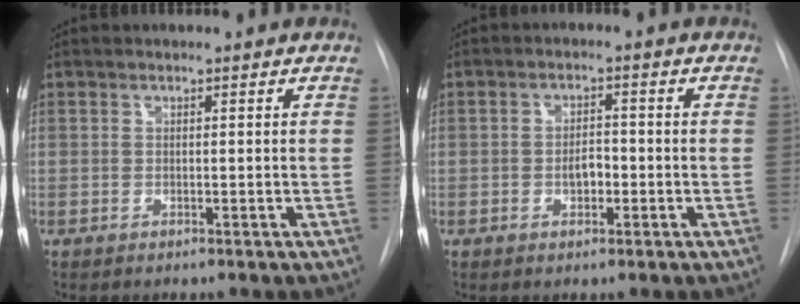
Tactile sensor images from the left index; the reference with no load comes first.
{"total": 3.0, "force": [-1.5, 1.5, 2.1], "torque": [-0.029, 0.000, -0.022]}